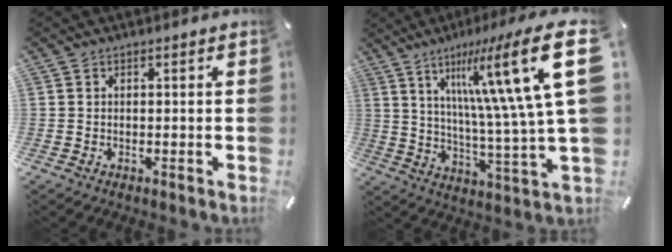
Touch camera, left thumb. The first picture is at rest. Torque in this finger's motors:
{"motor_torque": [2.46, 2.55, 1.47, -1.30, 0.64]}